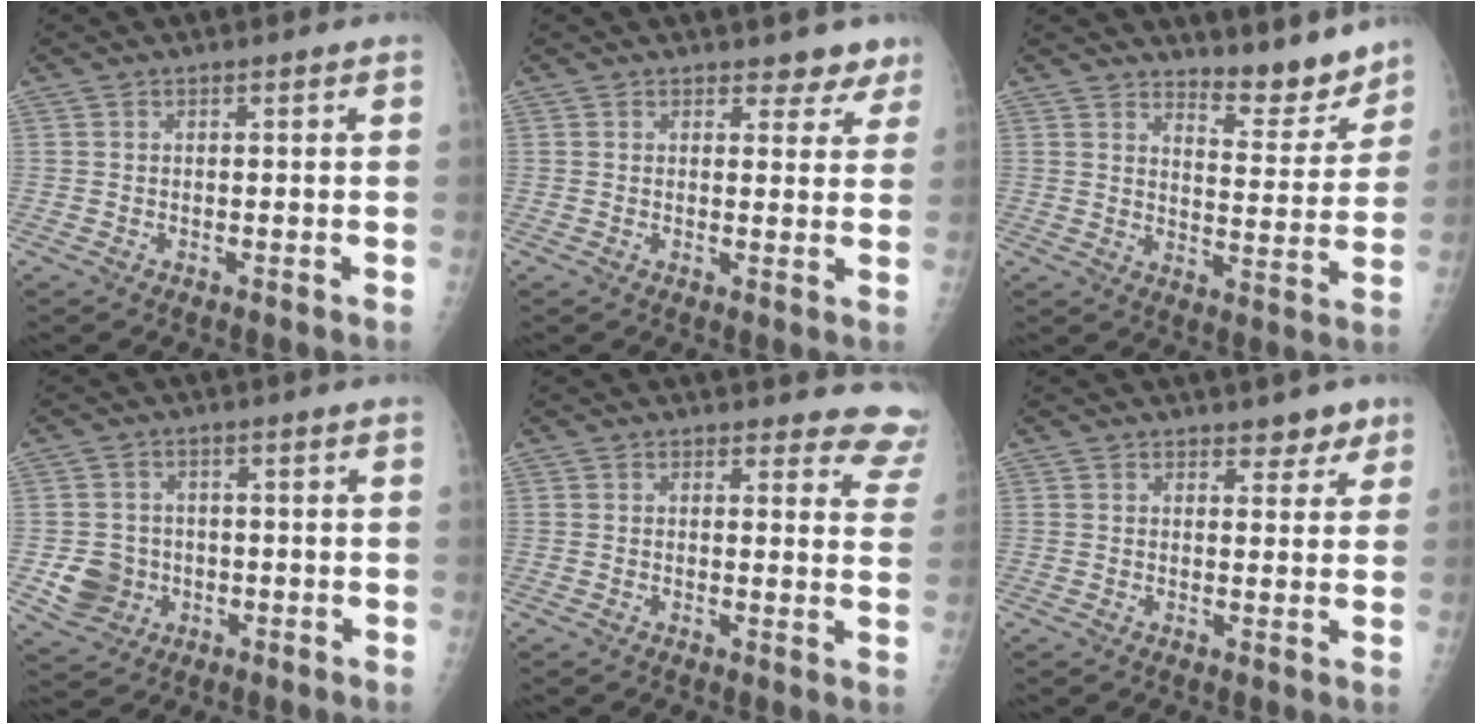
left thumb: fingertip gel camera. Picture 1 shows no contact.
{"total": 4.1, "force": [3.4, 2.2, 0.7], "torque": [0.023, -0.022, 0.030]}
{"total": 8.1, "force": [7.7, 1.9, 2.0], "torque": [0.000, -0.076, 0.116]}
{"total": 6.7, "force": [-1.4, 6.2, 2.2], "torque": [-0.017, 0.008, -0.020]}
{"total": 8.4, "force": [8.0, 2.6, -0.2], "torque": [0.059, -0.064, 0.046]}
{"total": 3.4, "force": [2.4, 1.9, 1.4], "torque": [0.010, -0.012, 0.030]}